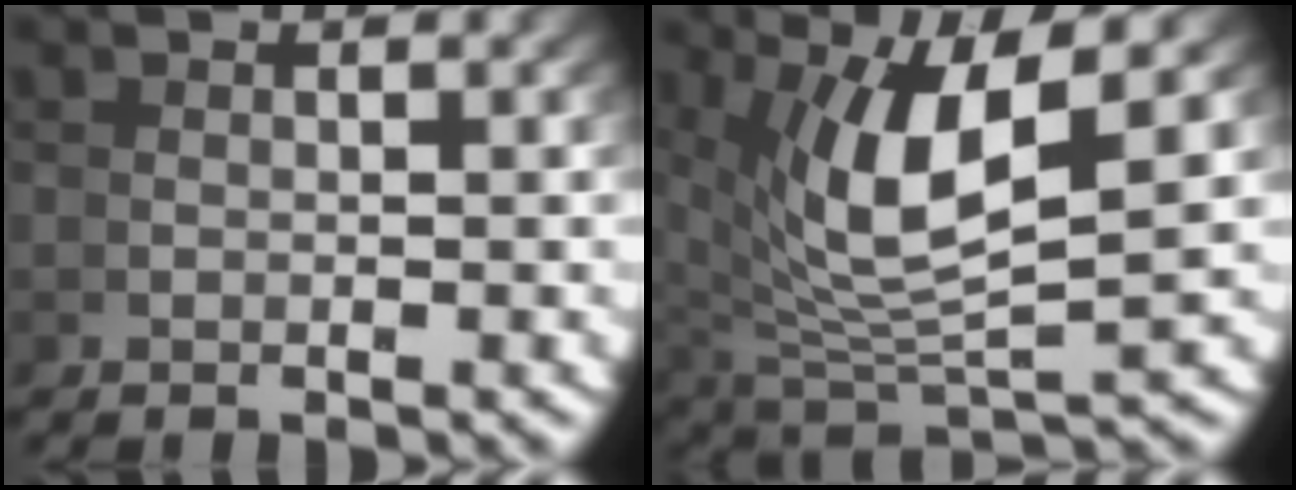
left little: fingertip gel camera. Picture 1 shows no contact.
{"total": 8.9, "force": [2.1, 3.6, 7.8], "torque": [-0.156, -0.018, 0.058]}